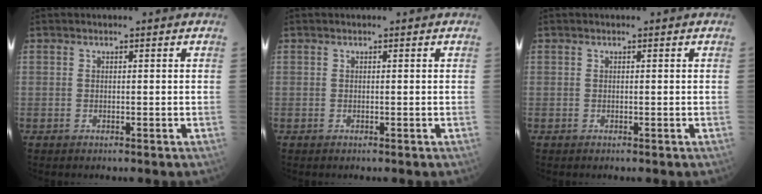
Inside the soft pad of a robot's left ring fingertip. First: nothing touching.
{"total": 0.0}
{"total": 0.0}